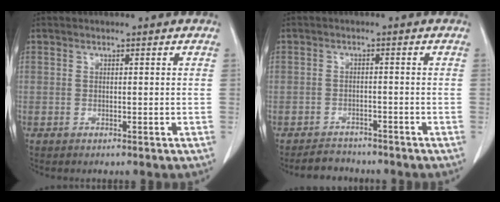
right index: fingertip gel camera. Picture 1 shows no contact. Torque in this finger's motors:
{"motor_torque": [-1.04, 0.39, -0.47, -0.15]}